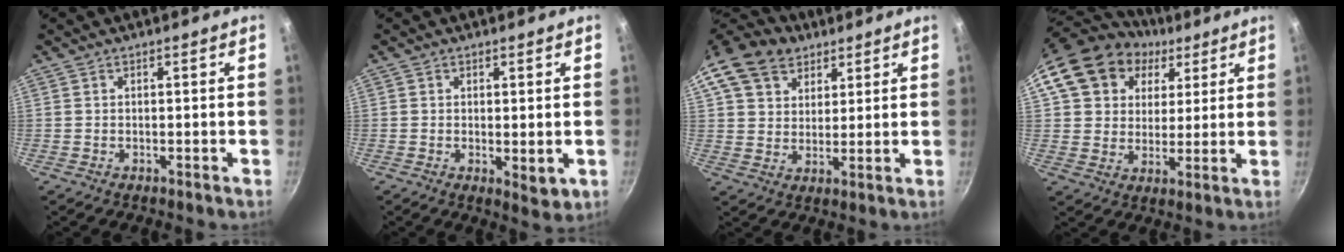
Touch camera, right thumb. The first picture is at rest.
{"total": 3.8, "force": [-0.1, 1.8, 3.4], "torque": [-0.050, -0.013, 0.002]}
{"total": 15.8, "force": [8.5, 11.5, 6.7], "torque": [-0.125, 0.009, 0.148]}
{"total": 18.2, "force": [7.5, 14.4, 8.3], "torque": [-0.138, 0.013, 0.126]}